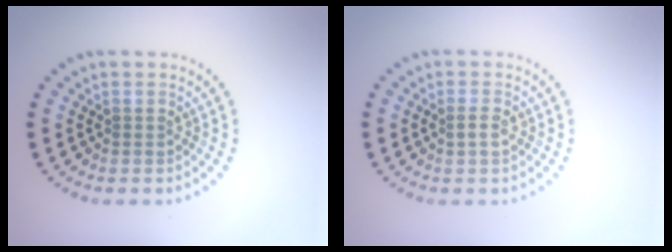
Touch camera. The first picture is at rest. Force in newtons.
{"total": 1.0, "press": 1.0, "slide": 0.1}